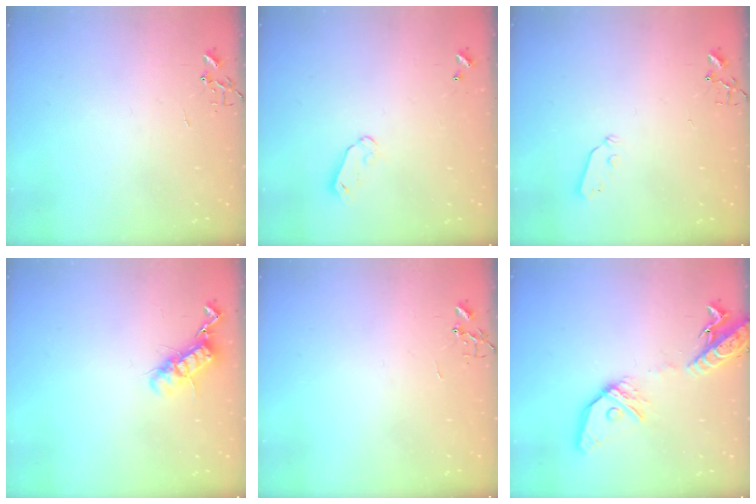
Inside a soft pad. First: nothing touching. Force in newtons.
{"total": 4.8, "press": 4.8, "slide": 0.5}
{"total": 3.3, "press": 3.3, "slide": 0.5}
{"total": 12.1, "press": 12.1, "slide": 0.4}
{"total": 0.0}
{"total": 17.0, "press": 16.6, "slide": 3.5}